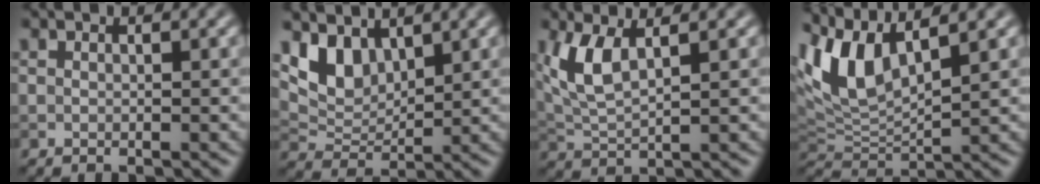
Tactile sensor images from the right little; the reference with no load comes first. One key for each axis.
{"total": 3.9, "fx": 2.7, "fy": 2.1, "fz": 1.9, "tx": -0.046, "ty": -0.011, "tz": 0.051}
{"total": 4.6, "fx": 2.0, "fy": 1.7, "fz": 3.8, "tx": -0.099, "ty": 0.001, "tz": 0.043}
{"total": 6.4, "fx": 3.8, "fy": 2.0, "fz": 4.8, "tx": -0.114, "ty": 0.013, "tz": 0.073}